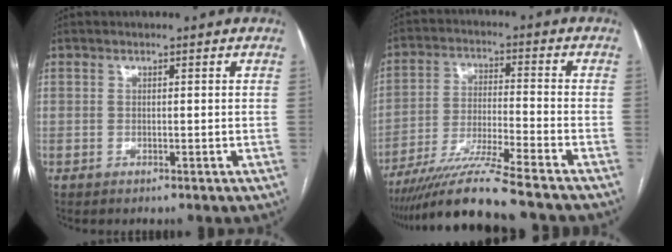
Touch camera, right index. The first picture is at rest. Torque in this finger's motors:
{"motor_torque": [1.07, -1.07, 0.66, 0.09]}